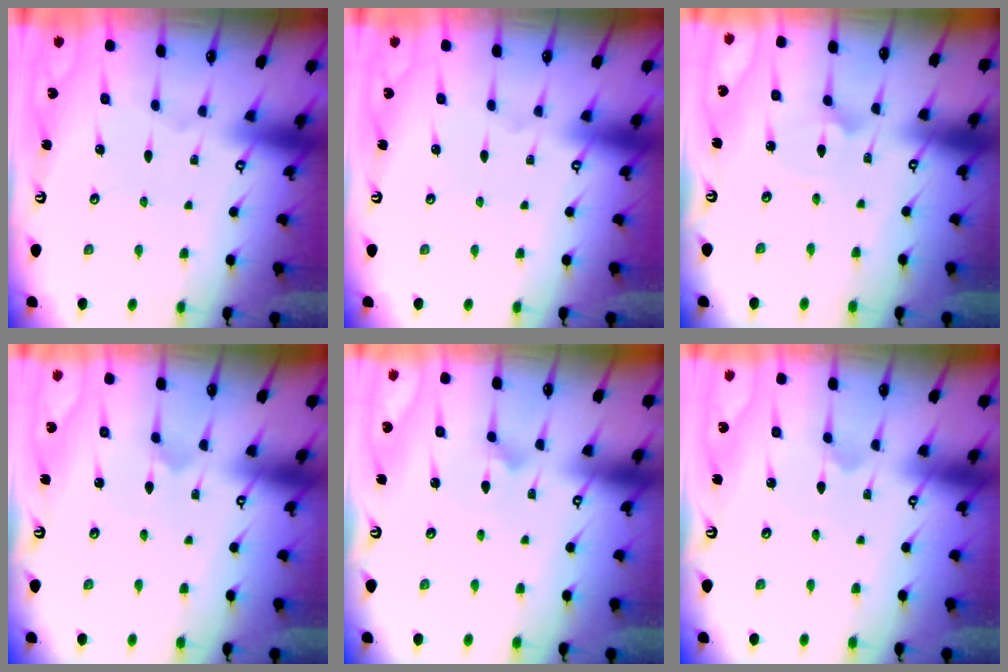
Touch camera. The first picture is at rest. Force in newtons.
{"total": 0.0}
{"total": 2.1, "press": 2.1, "slide": 0.0}
{"total": 0.7, "press": 0.7, "slide": 0.0}
{"total": 2.6, "press": 2.6, "slide": 0.3}
{"total": 0.0}